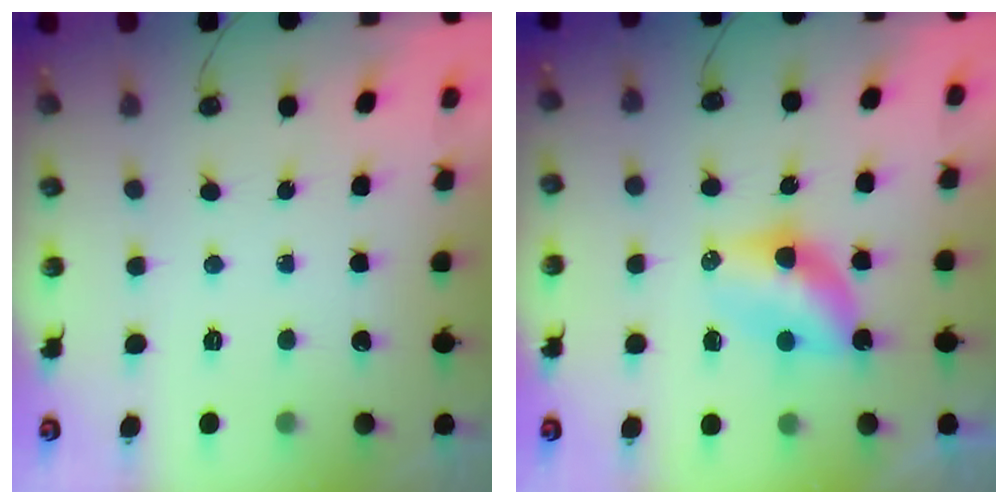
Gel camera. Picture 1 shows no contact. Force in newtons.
{"total": 7.6, "press": 7.6, "slide": 0.5}